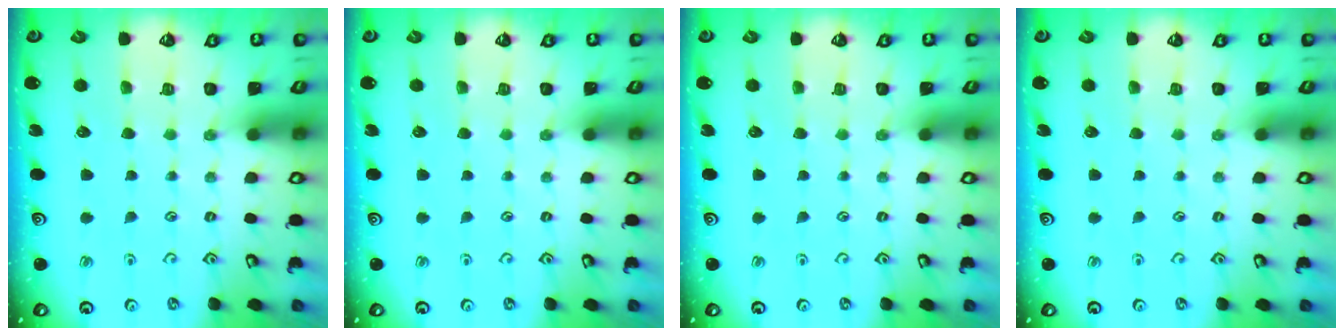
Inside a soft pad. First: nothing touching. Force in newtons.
{"total": 0.0}
{"total": 0.0}
{"total": 0.0}